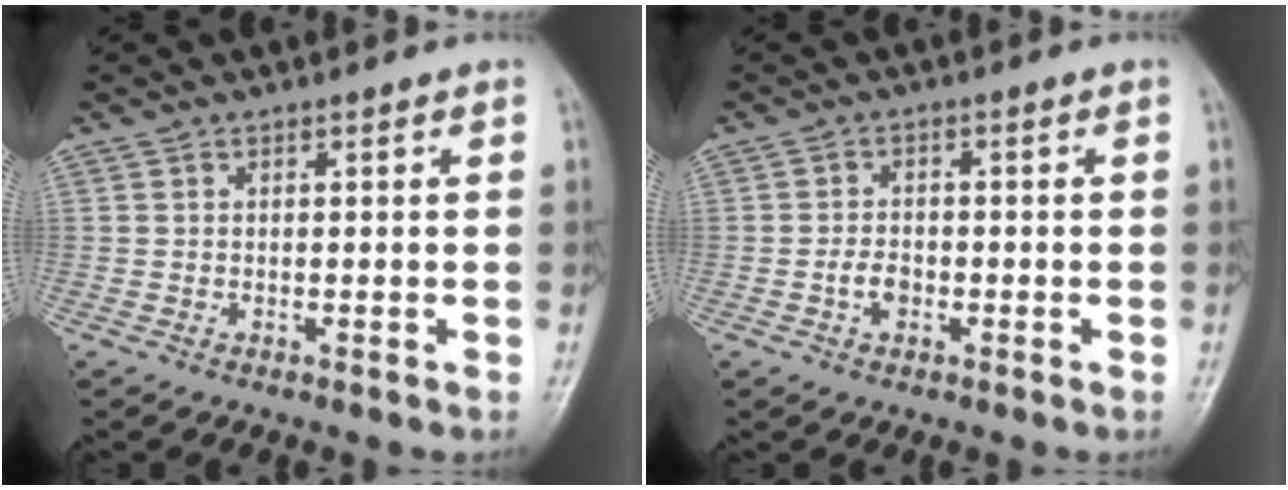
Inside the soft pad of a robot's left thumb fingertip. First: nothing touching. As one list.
[{"total": 3.1, "force": [-1.1, 2.1, 2.0], "torque": [-0.030, 0.011, -0.022]}]